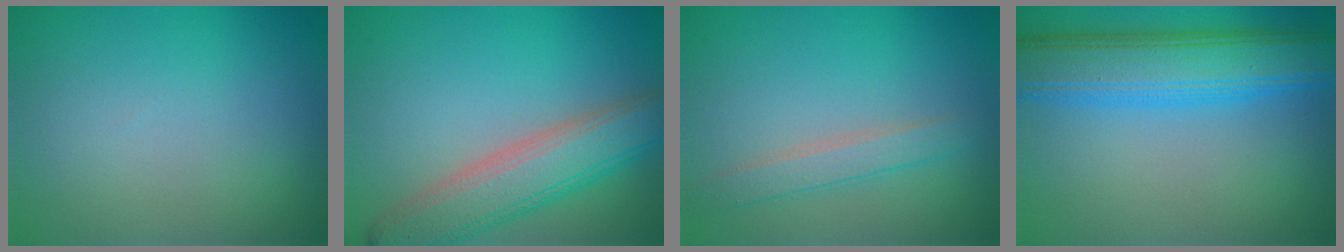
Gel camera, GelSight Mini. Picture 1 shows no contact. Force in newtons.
{"total": 6.8, "press": 6.7, "slide": 0.5}
{"total": 2.2, "press": 2.2, "slide": 0.1}
{"total": 8.1, "press": 8.1, "slide": 0.1}